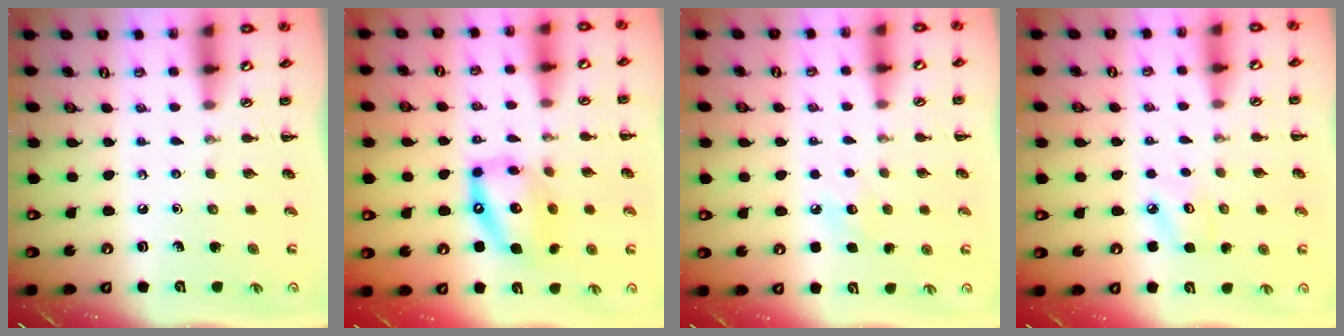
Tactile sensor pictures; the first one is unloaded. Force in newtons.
{"total": 12.2, "press": 11.9, "slide": 2.5}
{"total": 6.7, "press": 6.5, "slide": 1.7}
{"total": 4.1, "press": 3.9, "slide": 1.1}